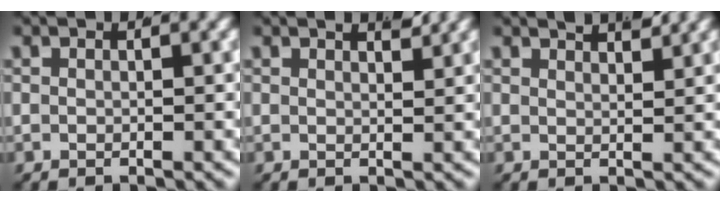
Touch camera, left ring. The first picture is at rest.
{"total": 1.7, "force": [1.4, -0.3, 0.8], "torque": [-0.002, -0.005, 0.025]}
{"total": 2.2, "force": [2.0, -0.3, 0.9], "torque": [-0.006, -0.005, 0.037]}